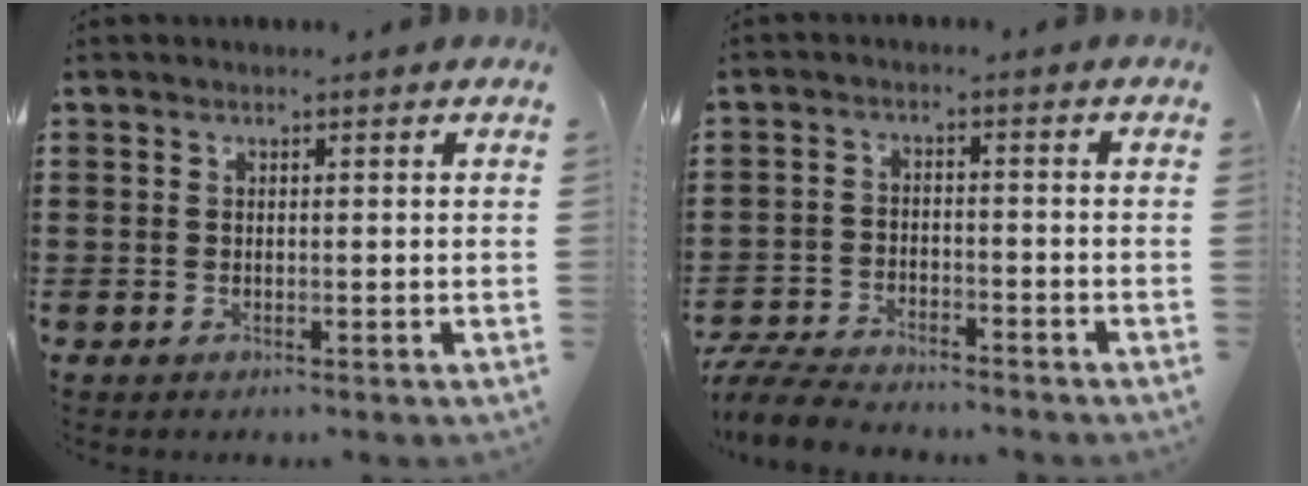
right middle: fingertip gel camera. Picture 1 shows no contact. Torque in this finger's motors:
{"motor_torque": [1.76, -0.38, 0.32, 0.10]}